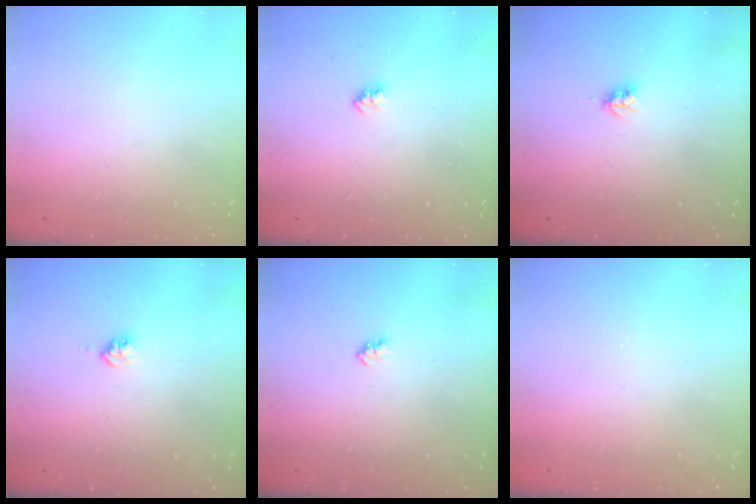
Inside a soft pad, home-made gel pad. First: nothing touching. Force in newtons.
{"total": 2.6, "press": 2.6, "slide": 0.4}
{"total": 3.6, "press": 3.6, "slide": 0.1}
{"total": 2.8, "press": 2.8, "slide": 0.2}
{"total": 2.0, "press": 2.0, "slide": 0.3}
{"total": 0.0}